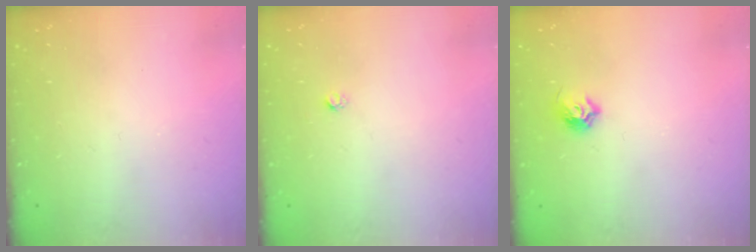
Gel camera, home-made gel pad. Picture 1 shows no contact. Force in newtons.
{"total": 1.6, "press": 1.5, "slide": 0.1}
{"total": 5.1, "press": 5.0, "slide": 1.0}